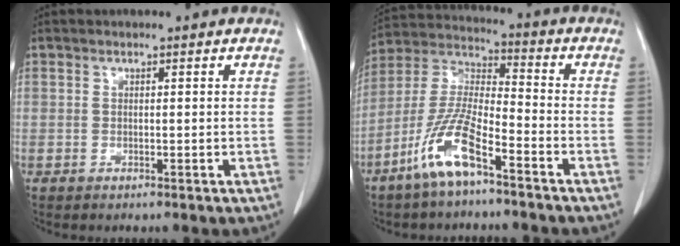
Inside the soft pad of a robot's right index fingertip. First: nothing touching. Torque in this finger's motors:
{"motor_torque": [1.09, -0.48, 0.35, 0.19]}